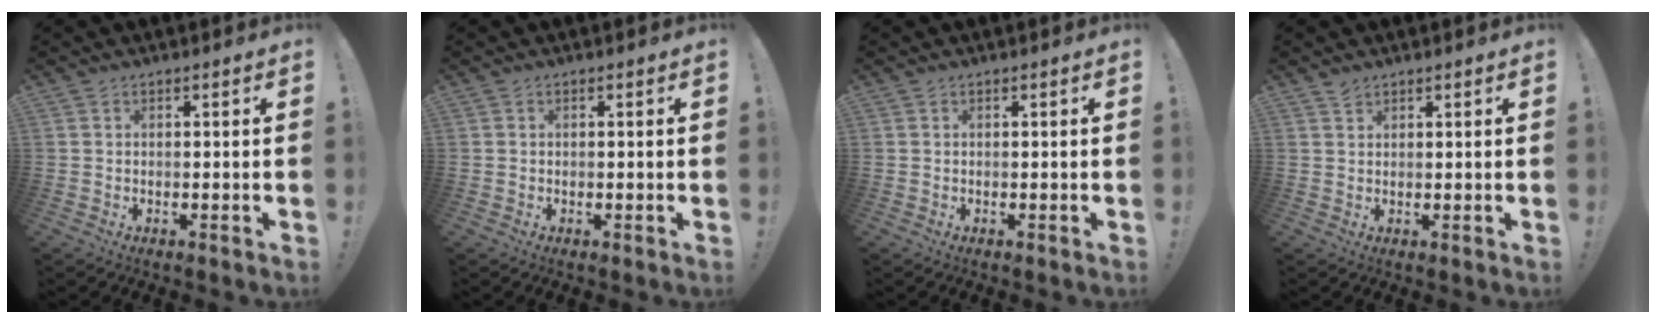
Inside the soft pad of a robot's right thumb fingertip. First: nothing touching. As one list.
[{"total": 0.0}, {"total": 0.0}, {"total": 1.7, "force": [1.5, 0.6, 0.5], "torque": [-0.002, -0.007, 0.028]}]